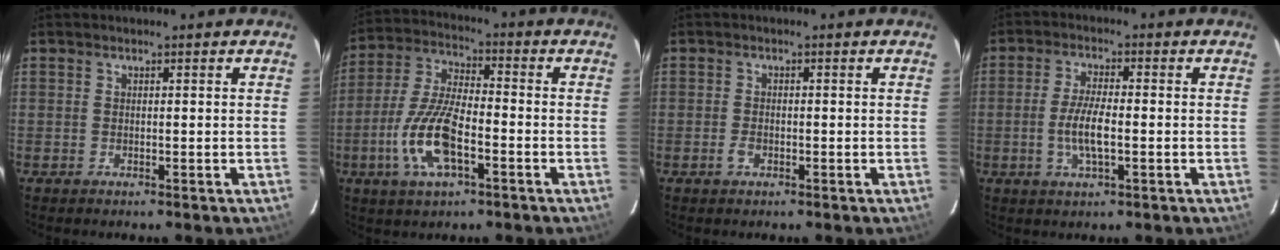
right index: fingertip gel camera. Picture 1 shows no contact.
{"total": 13.0, "force": [-4.7, 4.6, 11.1], "torque": [-0.242, -0.004, -0.091]}
{"total": 1.8, "force": [-0.8, 1.1, 1.2], "torque": [-0.027, 0.000, -0.015]}
{"total": 6.4, "force": [-1.4, 1.8, 6.0], "torque": [-0.121, -0.003, -0.026]}